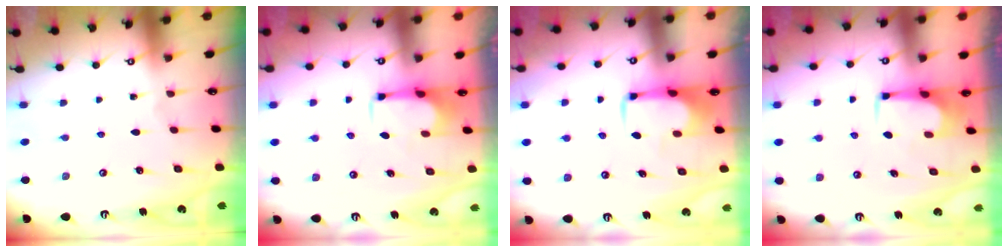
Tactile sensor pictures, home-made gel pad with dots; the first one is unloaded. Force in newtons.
{"total": 2.6, "press": 2.5, "slide": 0.8}
{"total": 2.0, "press": 1.9, "slide": 0.4}
{"total": 3.6, "press": 3.6, "slide": 0.2}